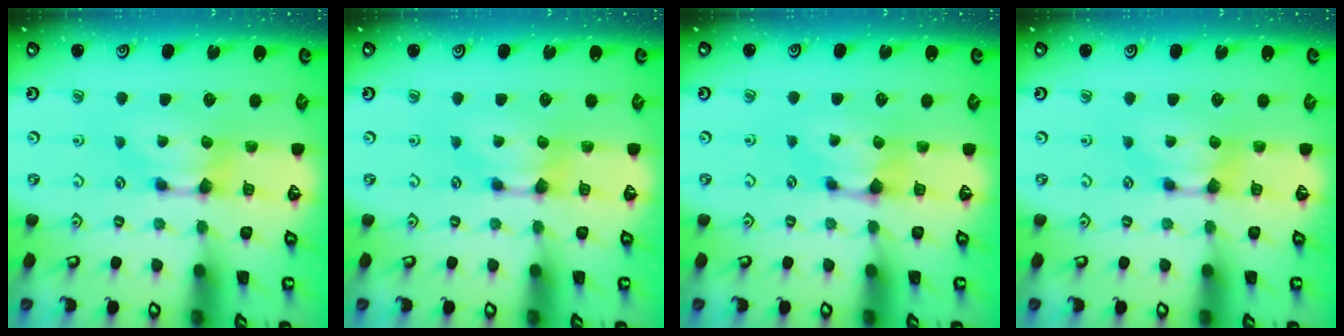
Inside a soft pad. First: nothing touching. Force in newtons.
{"total": 0.0}
{"total": 0.9, "press": 0.7, "slide": 0.6}
{"total": 0.0}